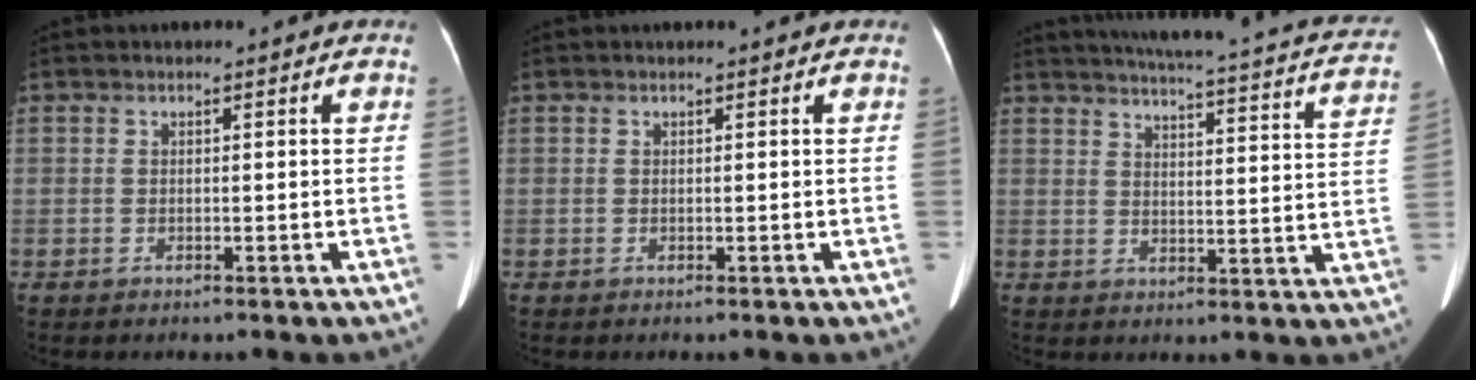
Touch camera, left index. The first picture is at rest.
{"total": 0.7, "force": [0.6, 0.0, 0.2], "torque": [-0.005, 0.006, 0.006]}
{"total": 25.0, "force": [22.5, 2.7, 10.7], "torque": [-0.149, -0.043, 0.254]}